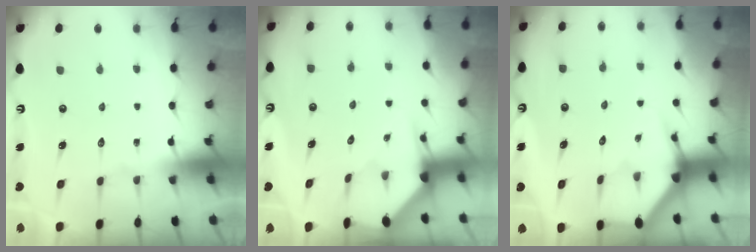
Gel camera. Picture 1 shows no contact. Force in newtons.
{"total": 3.3, "press": 3.3, "slide": 0.3}
{"total": 3.5, "press": 3.5, "slide": 0.2}